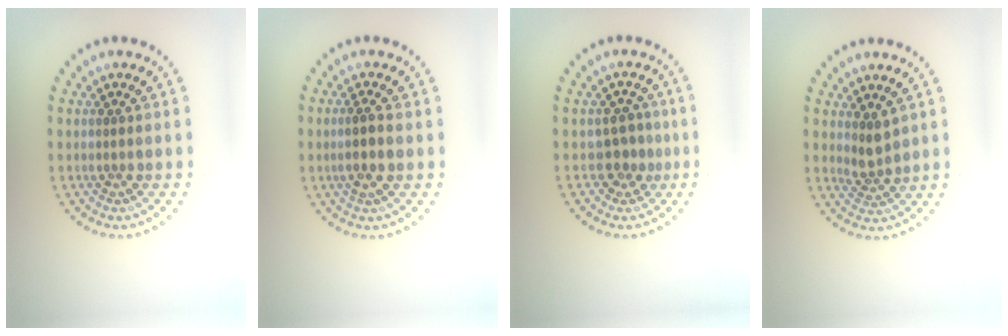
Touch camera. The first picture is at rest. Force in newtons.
{"total": 2.1, "press": 2.0, "slide": 0.9}
{"total": 2.1, "press": 1.5, "slide": 1.4}
{"total": 1.9, "press": 1.4, "slide": 1.2}